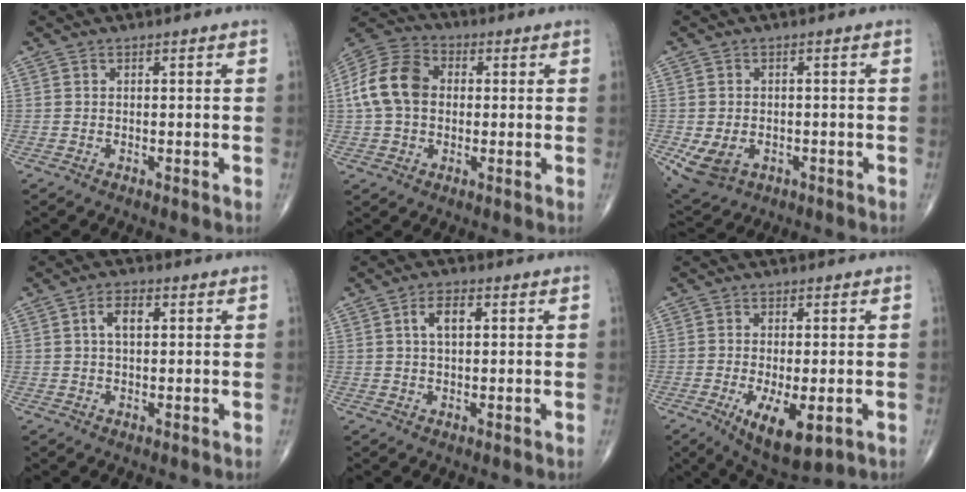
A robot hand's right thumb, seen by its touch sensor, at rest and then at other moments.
{"total": 12.5, "force": [0.7, 9.4, 8.2], "torque": [-0.154, 0.029, 0.005]}
{"total": 6.7, "force": [-2.1, 4.9, 4.1], "torque": [-0.075, 0.003, -0.023]}
{"total": 4.2, "force": [1.1, 2.2, 3.4], "torque": [-0.060, 0.006, 0.017]}
{"total": 4.4, "force": [1.2, 2.2, 3.6], "torque": [-0.064, 0.005, 0.020]}
{"total": 9.6, "force": [-3.2, 3.7, 8.2], "torque": [-0.134, -0.015, -0.043]}